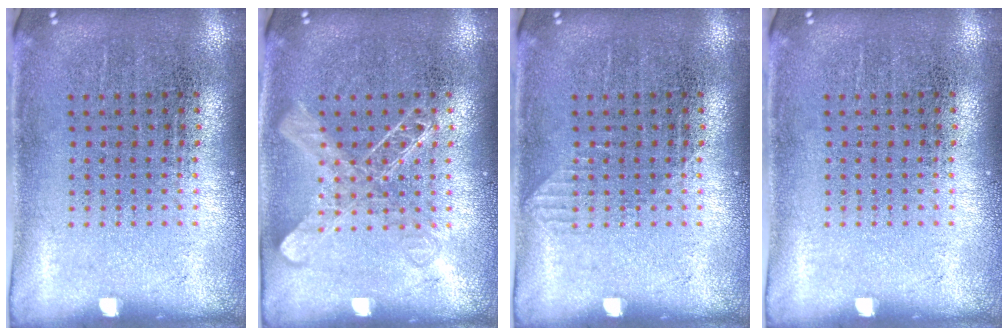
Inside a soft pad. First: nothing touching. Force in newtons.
{"total": 2.0, "press": 1.9, "slide": 0.3}
{"total": 0.6, "press": 0.5, "slide": 0.2}
{"total": 0.0}